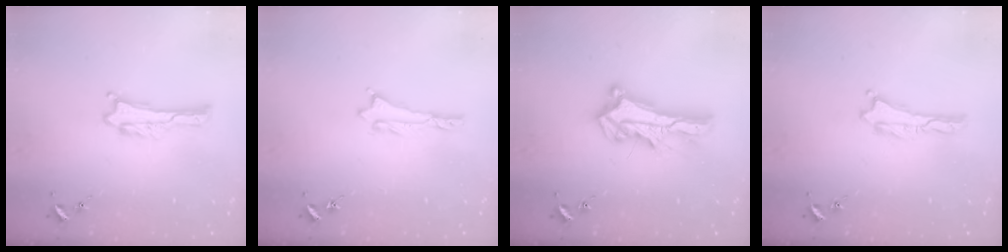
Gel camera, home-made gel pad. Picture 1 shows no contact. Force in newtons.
{"total": 0.6, "press": 0.5, "slide": 0.2}
{"total": 8.4, "press": 8.3, "slide": 0.8}
{"total": 0.0}